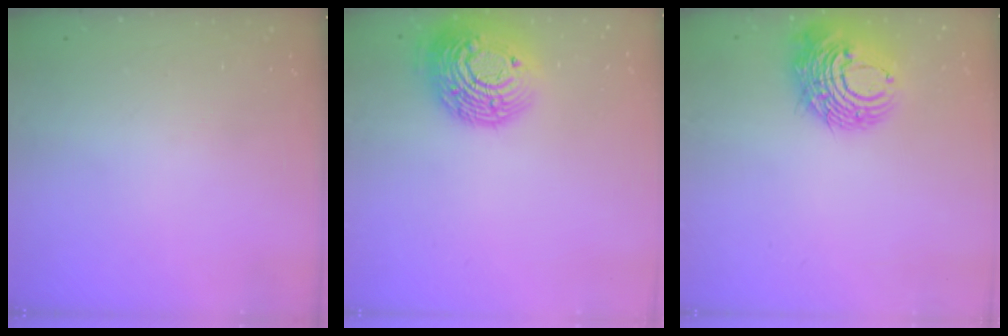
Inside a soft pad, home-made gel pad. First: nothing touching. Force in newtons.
{"total": 19.0, "press": 18.9, "slide": 1.2}
{"total": 13.4, "press": 13.4, "slide": 1.5}